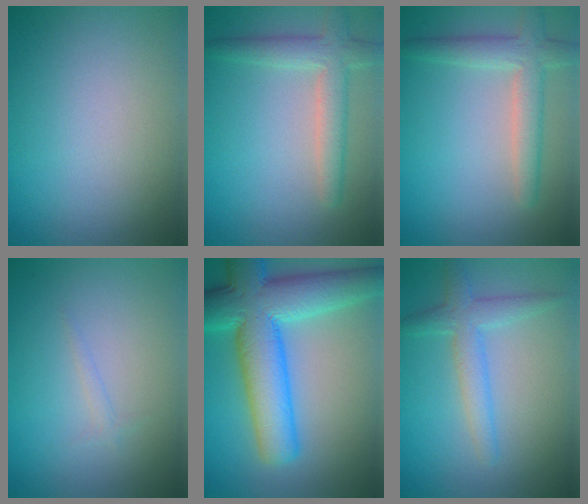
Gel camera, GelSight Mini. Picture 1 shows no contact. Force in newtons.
{"total": 3.8, "press": 3.8, "slide": 0.4}
{"total": 3.8, "press": 3.8, "slide": 0.4}
{"total": 0.6, "press": 0.6, "slide": 0.0}
{"total": 10.9, "press": 10.9, "slide": 0.4}
{"total": 3.0, "press": 3.0, "slide": 0.0}